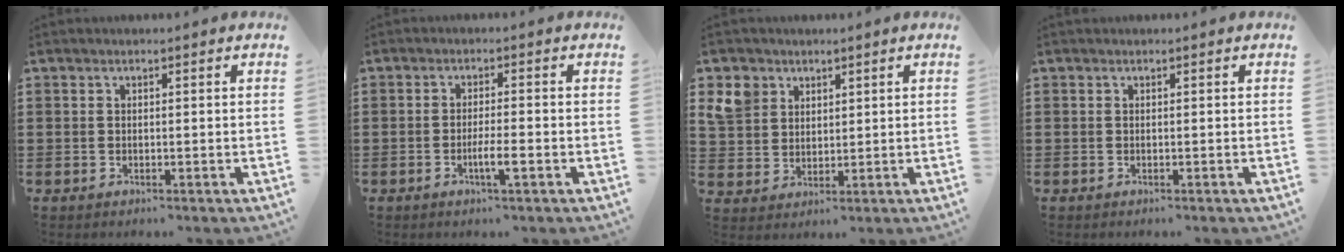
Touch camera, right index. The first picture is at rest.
{"total": 3.5, "force": [-1.6, 0.2, 3.1], "torque": [-0.053, 0.000, -0.029]}
{"total": 5.8, "force": [3.0, 4.8, 1.4], "torque": [-0.068, 0.009, 0.055]}
{"total": 0.0}